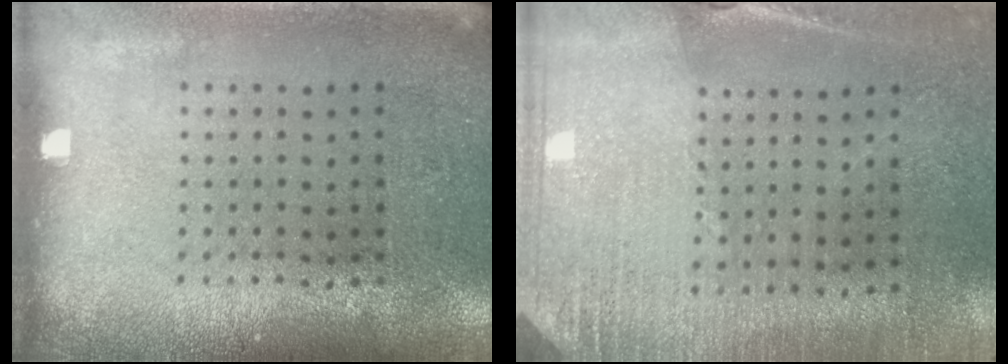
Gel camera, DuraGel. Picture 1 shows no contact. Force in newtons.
{"total": 2.6, "press": 2.5, "slide": 0.6}